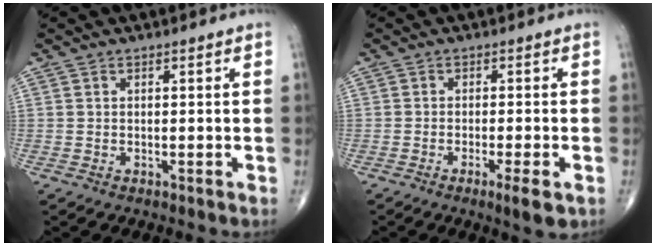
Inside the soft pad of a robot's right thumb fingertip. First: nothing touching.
{"total": 4.4, "force": [-2.1, 0.6, 3.8], "torque": [-0.062, -0.007, -0.035]}